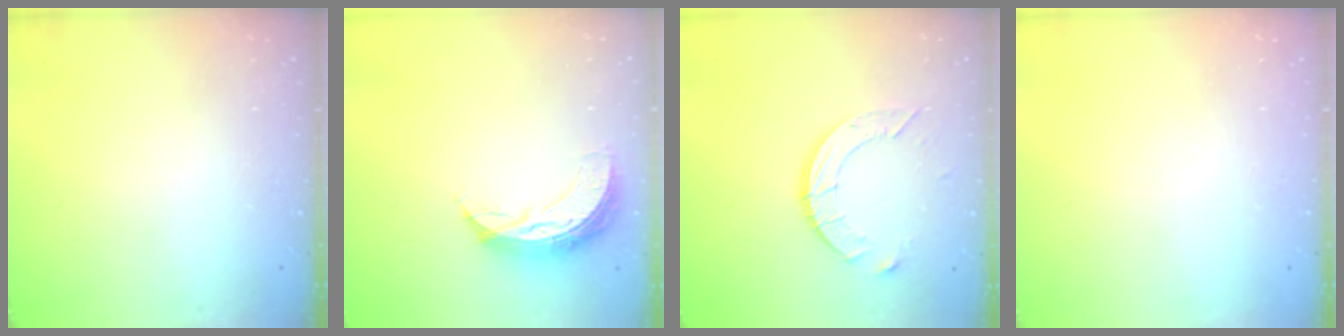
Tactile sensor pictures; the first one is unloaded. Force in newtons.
{"total": 8.6, "press": 8.5, "slide": 0.5}
{"total": 9.8, "press": 9.8, "slide": 0.9}
{"total": 0.0}